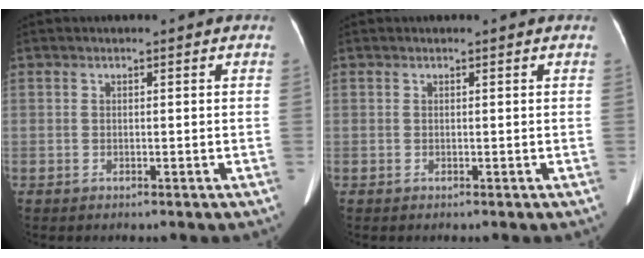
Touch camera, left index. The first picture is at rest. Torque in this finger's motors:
{"motor_torque": [0.08, 0.00, 0.03, -0.01]}